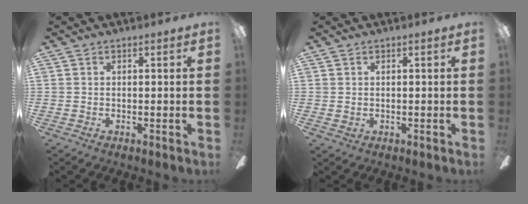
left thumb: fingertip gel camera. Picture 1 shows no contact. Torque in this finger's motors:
{"motor_torque": [-0.28, 0.30, -0.16, 0.00, 0.01]}